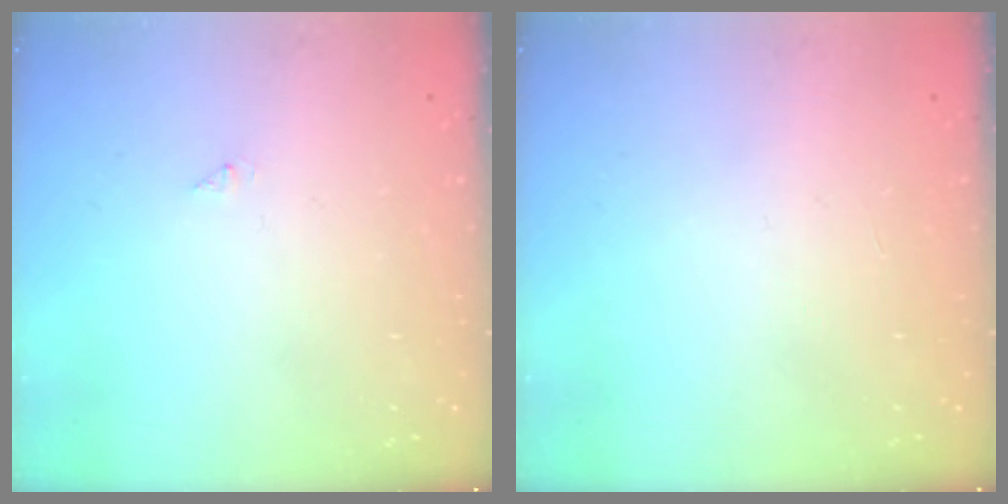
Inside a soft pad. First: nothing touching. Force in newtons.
{"total": 0.0}